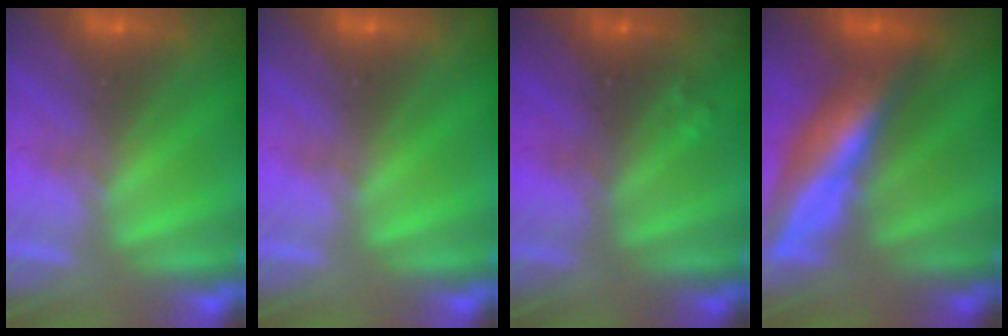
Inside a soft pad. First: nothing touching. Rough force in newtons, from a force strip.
{"total": 0.0}
{"total": 7.9}
{"total": 6.8}